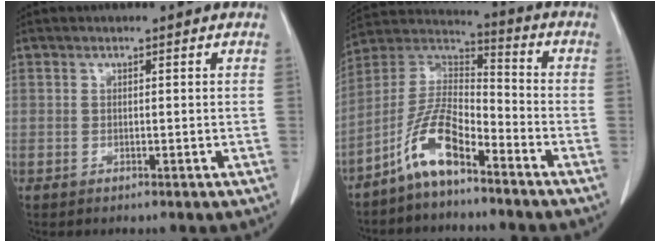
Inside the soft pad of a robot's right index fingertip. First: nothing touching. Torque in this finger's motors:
{"motor_torque": [0.61, -0.18, 0.33, 0.11]}